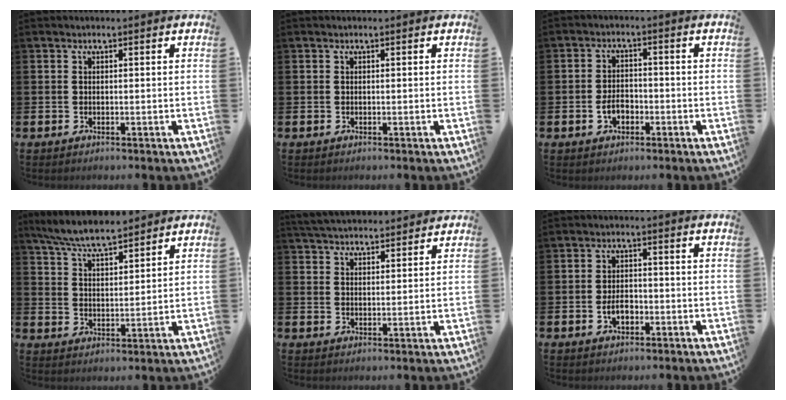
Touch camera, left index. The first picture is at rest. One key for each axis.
{"total": 0.0}
{"total": 3.1, "fx": -1.1, "fy": 2.0, "fz": 2.1, "tx": -0.029, "ty": 0.000, "tz": -0.025}
{"total": 7.0, "fx": 6.6, "fy": 0.9, "fz": 2.2, "tx": -0.067, "ty": -0.027, "tz": 0.120}
{"total": 4.5, "fx": 4.5, "fy": 0.5, "fz": 0.3, "tx": -0.023, "ty": -0.021, "tz": 0.085}
{"total": 3.0, "fx": -0.9, "fy": 1.8, "fz": 2.2, "tx": -0.031, "ty": 0.000, "tz": -0.020}